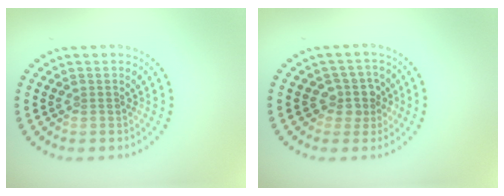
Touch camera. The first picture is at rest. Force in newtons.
{"total": 2.8, "press": 2.4, "slide": 1.5}